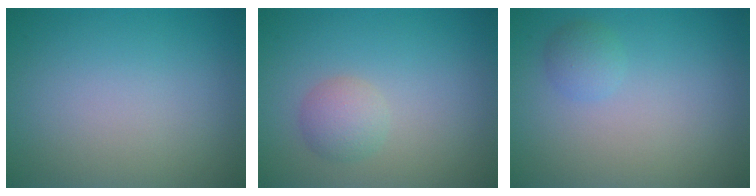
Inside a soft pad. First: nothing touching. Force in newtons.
{"total": 2.0, "press": 2.0, "slide": 0.0}
{"total": 1.3, "press": 1.3, "slide": 0.0}